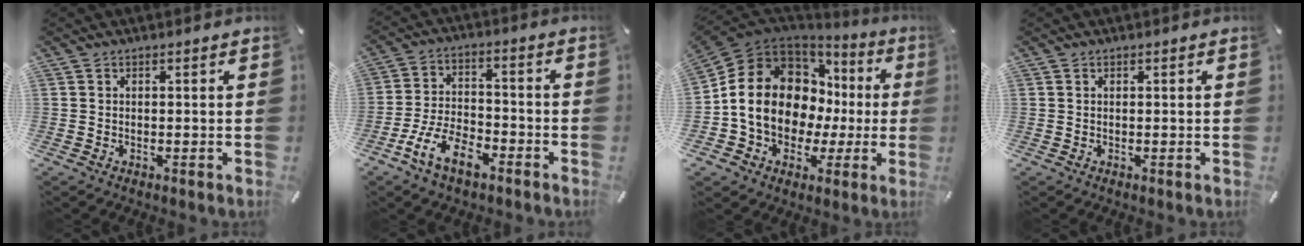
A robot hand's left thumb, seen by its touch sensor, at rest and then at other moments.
{"total": 10.5, "force": [-6.3, 5.3, 6.5], "torque": [-0.138, 0.028, -0.118]}
{"total": 17.3, "force": [0.1, 14.2, 9.7], "torque": [-0.197, -0.003, 0.009]}
{"total": 0.0}